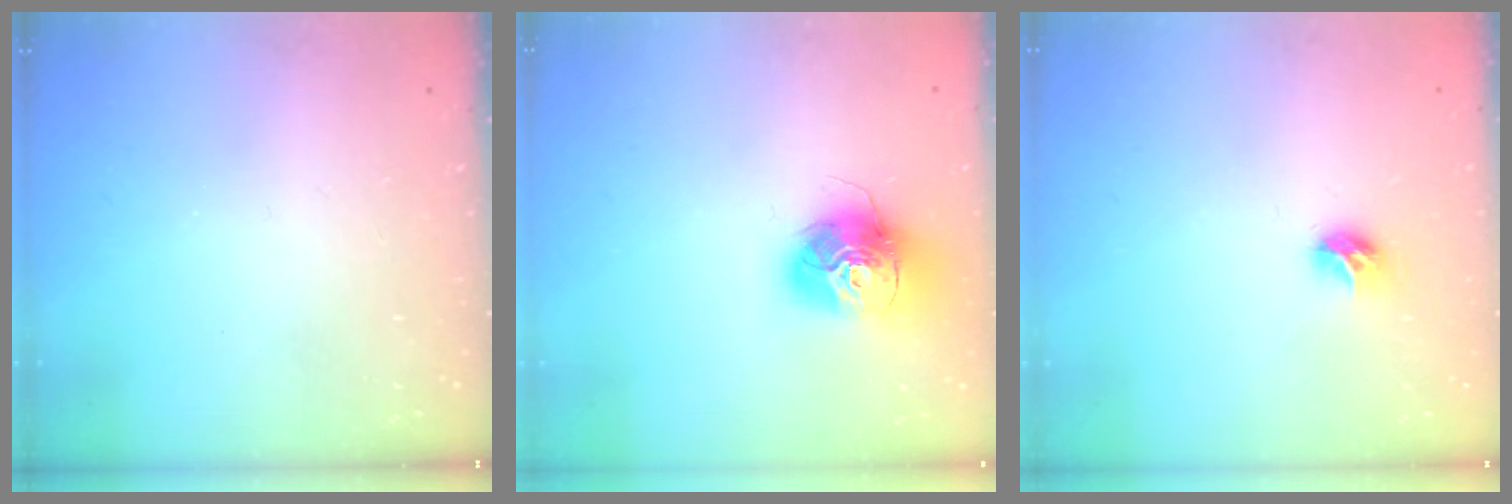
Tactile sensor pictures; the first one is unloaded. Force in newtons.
{"total": 15.7, "press": 15.6, "slide": 1.6}
{"total": 7.5, "press": 7.4, "slide": 0.7}